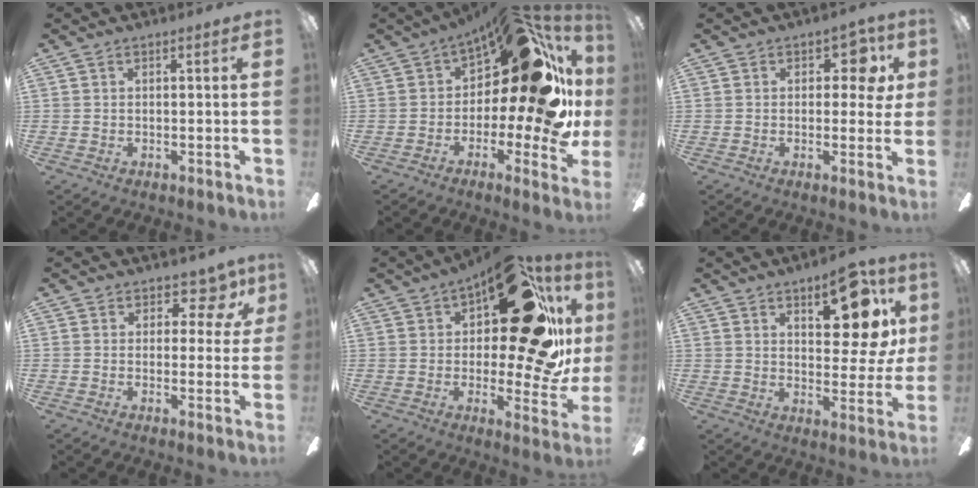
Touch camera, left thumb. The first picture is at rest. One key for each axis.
{"total": 21.1, "fx": 5.4, "fy": 9.0, "fz": 18.3, "tx": -0.250, "ty": -0.033, "tz": 0.085}
{"total": 6.8, "fx": 2.2, "fy": 4.1, "fz": 5.0, "tx": -0.053, "ty": 0.000, "tz": 0.032}
{"total": 7.4, "fx": 4.1, "fy": 4.4, "fz": 4.3, "tx": -0.040, "ty": -0.022, "tz": 0.068}
{"total": 24.3, "fx": 9.9, "fy": 9.0, "fz": 20.3, "tx": -0.269, "ty": -0.070, "tz": 0.161}
{"total": 14.1, "fx": 7.7, "fy": 5.8, "fz": 10.3, "tx": -0.123, "ty": -0.038, "tz": 0.125}